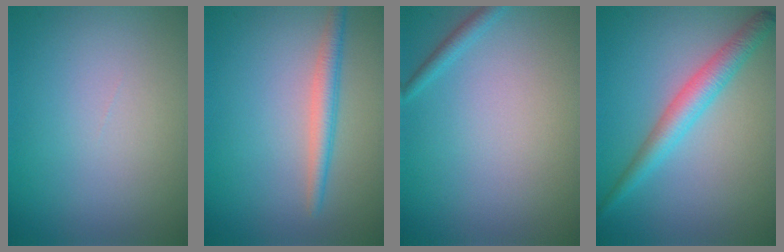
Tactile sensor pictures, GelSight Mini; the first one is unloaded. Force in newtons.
{"total": 2.3, "press": 2.3, "slide": 0.1}
{"total": 1.1, "press": 1.1, "slide": 0.1}
{"total": 3.2, "press": 3.2, "slide": 0.1}